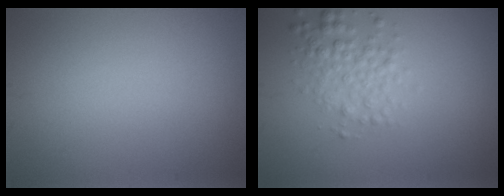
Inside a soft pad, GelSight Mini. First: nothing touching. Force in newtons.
{"total": 2.8, "press": 2.8, "slide": 0.0}